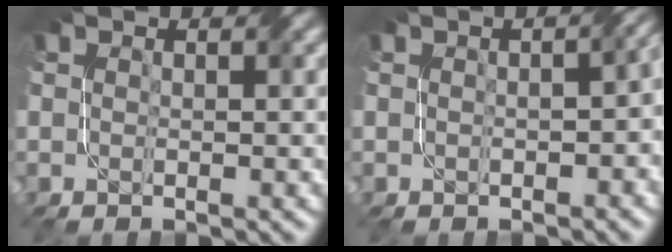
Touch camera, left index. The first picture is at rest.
{"total": 4.4, "force": [-0.3, 2.1, 3.9], "torque": [-0.029, 0.001, 0.004]}